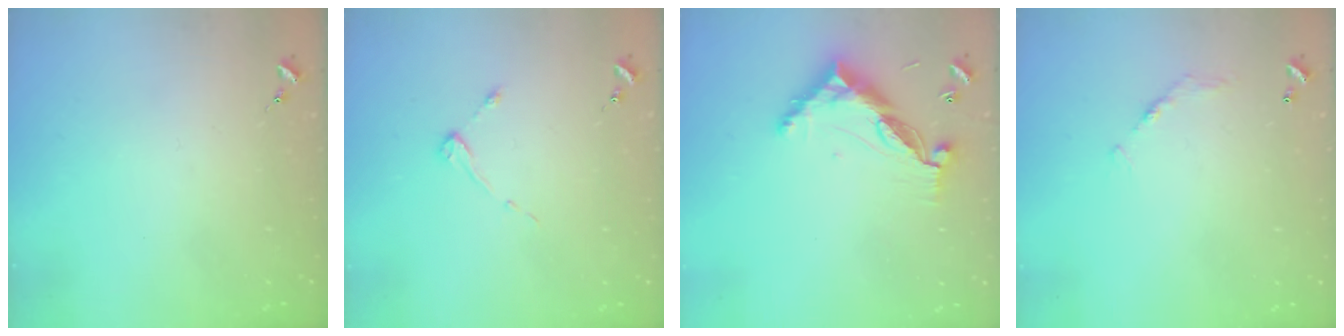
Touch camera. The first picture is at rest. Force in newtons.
{"total": 3.1, "press": 3.1, "slide": 0.4}
{"total": 11.5, "press": 11.4, "slide": 1.0}
{"total": 6.8, "press": 6.8, "slide": 0.5}